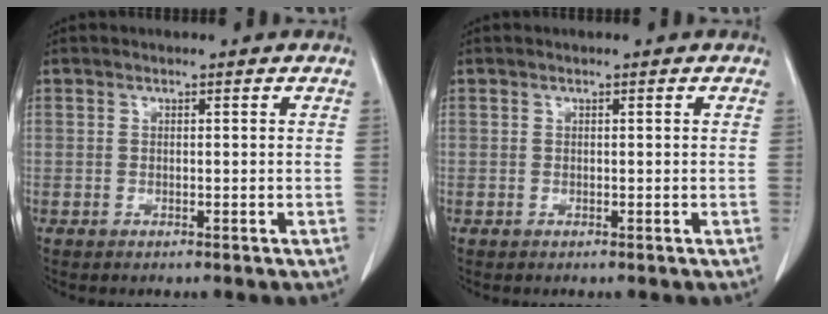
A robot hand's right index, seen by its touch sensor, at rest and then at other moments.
{"total": 0.0}